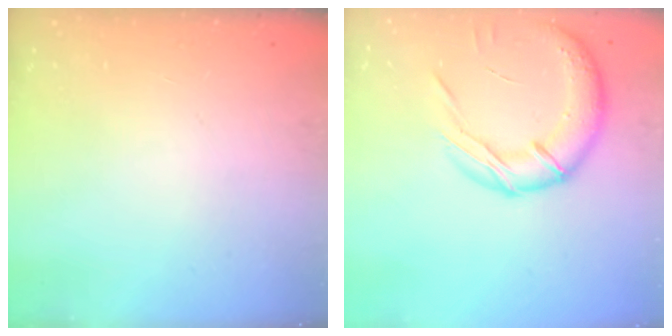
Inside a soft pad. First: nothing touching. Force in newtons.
{"total": 17.2, "press": 16.9, "slide": 3.1}